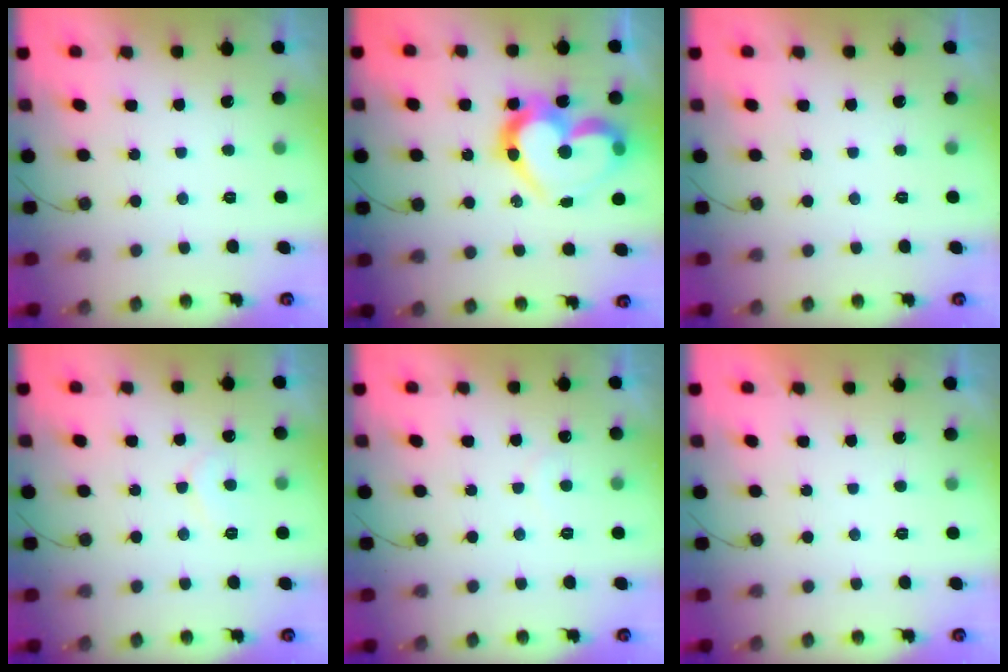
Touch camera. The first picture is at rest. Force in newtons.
{"total": 19.2, "press": 19.1, "slide": 2.1}
{"total": 0.0}
{"total": 6.1, "press": 6.1, "slide": 0.3}
{"total": 5.0, "press": 5.0, "slide": 0.3}
{"total": 1.7, "press": 1.7, "slide": 0.0}